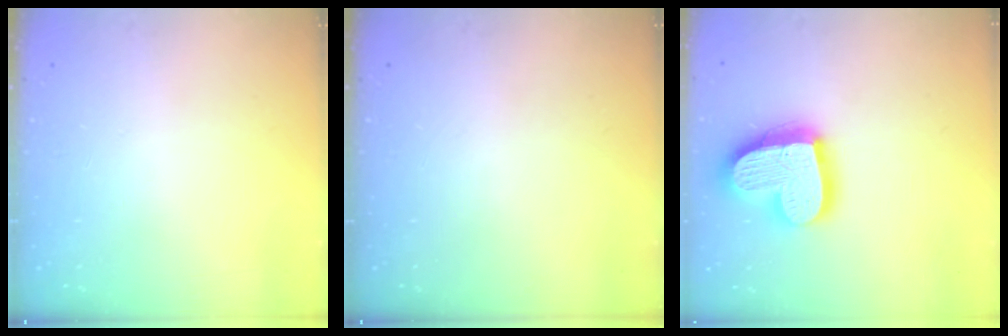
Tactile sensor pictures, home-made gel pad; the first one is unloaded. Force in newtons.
{"total": 0.0}
{"total": 21.1, "press": 21.0, "slide": 1.8}